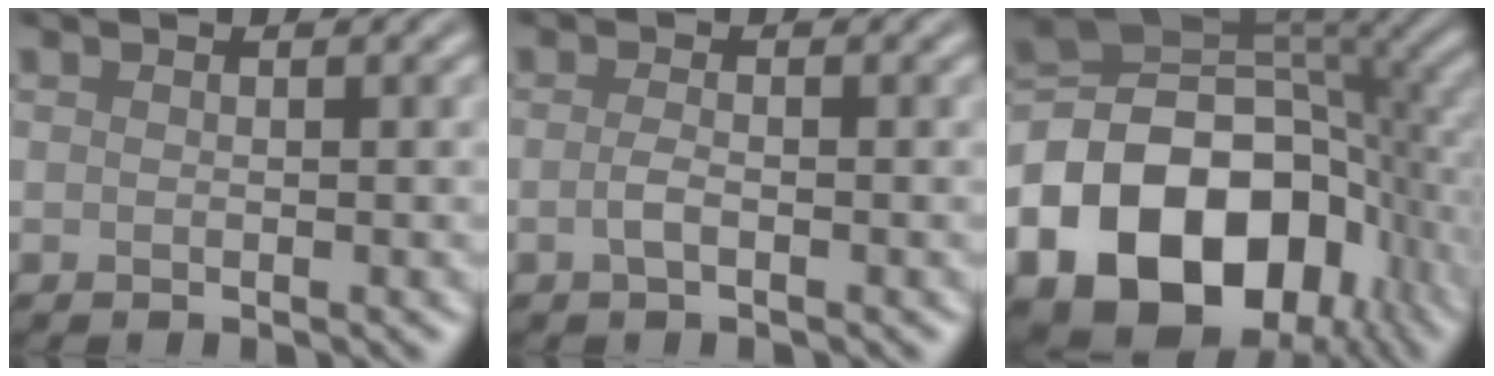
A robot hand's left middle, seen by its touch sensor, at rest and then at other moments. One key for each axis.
{"total": 1.3, "fx": -0.4, "fy": 0.4, "fz": 1.1, "tx": -0.026, "ty": 0.000, "tz": -0.011}
{"total": 17.9, "fx": -7.0, "fy": 12.5, "fz": 10.7, "tx": -0.196, "ty": -0.018, "tz": -0.117}